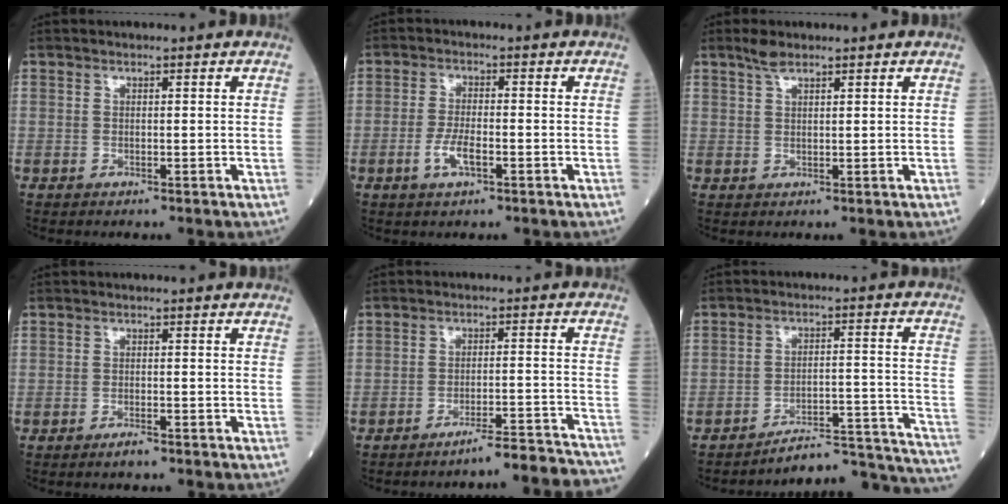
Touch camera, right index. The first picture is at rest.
{"total": 4.1, "force": [-1.6, 1.2, 3.6], "torque": [-0.073, 0.001, -0.030]}
{"total": 2.2, "force": [1.7, 0.5, 1.2], "torque": [-0.028, 0.007, 0.035]}
{"total": 1.3, "force": [-1.0, 0.2, 0.8], "torque": [-0.018, -0.002, -0.017]}
{"total": 11.9, "force": [-11.4, -0.3, 3.1], "torque": [-0.010, 0.017, -0.149]}
{"total": 16.5, "force": [-16.4, -0.5, 1.9], "torque": [0.013, 0.040, -0.216]}